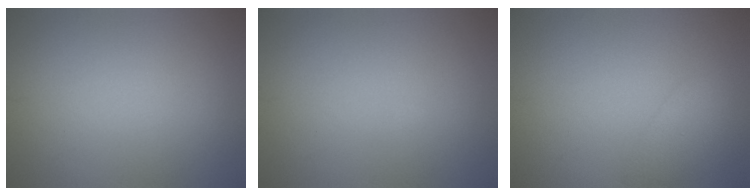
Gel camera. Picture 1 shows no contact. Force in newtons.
{"total": 0.0}
{"total": 1.8, "press": 1.8, "slide": 0.2}